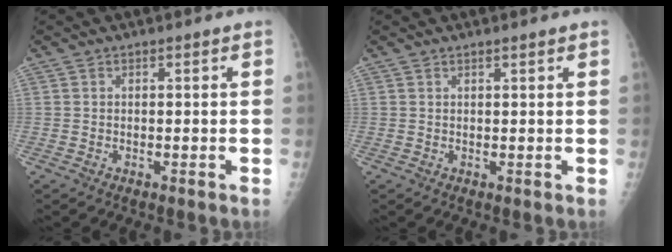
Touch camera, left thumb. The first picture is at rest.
{"total": 1.1, "force": [0.9, 0.1, 0.7], "torque": [-0.007, -0.001, 0.014]}